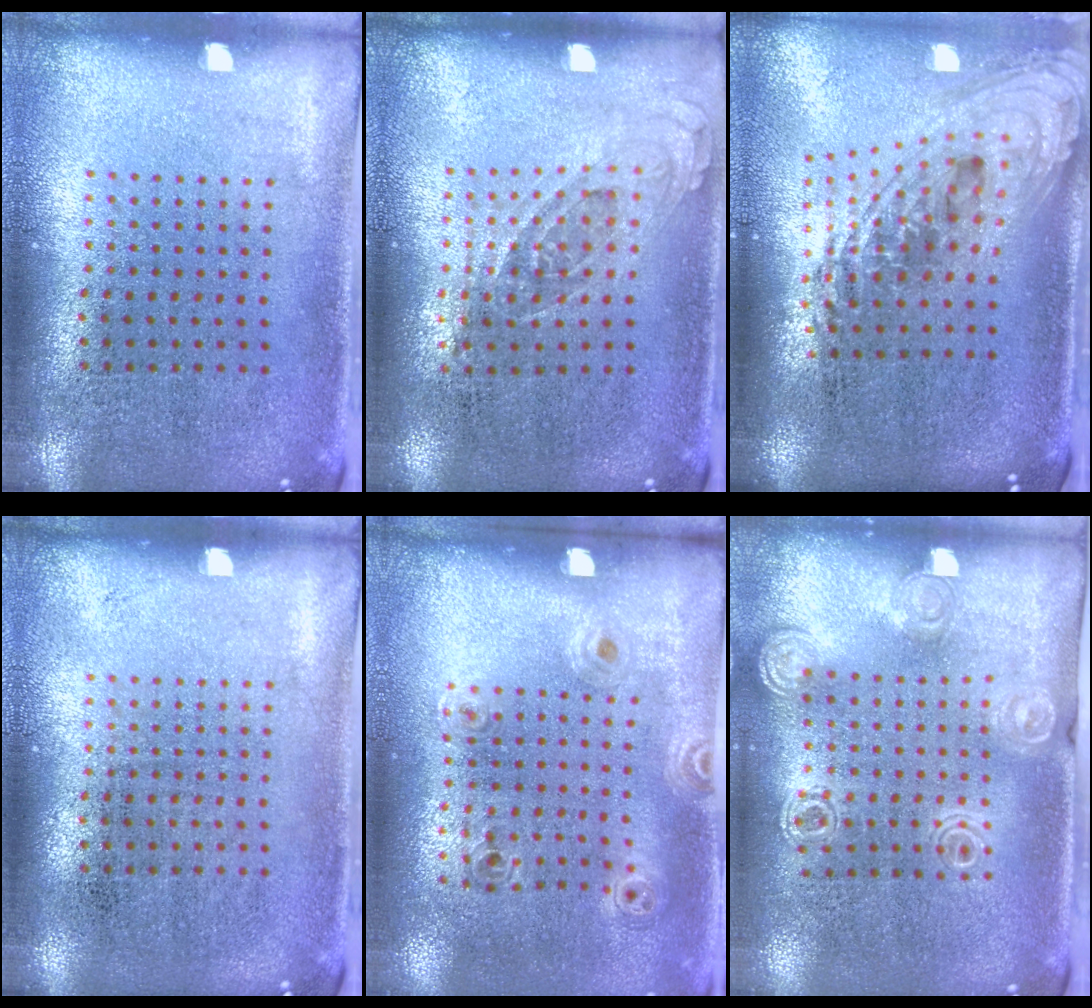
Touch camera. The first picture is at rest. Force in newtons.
{"total": 0.8, "press": 0.8, "slide": 0.3}
{"total": 2.3, "press": 1.6, "slide": 1.7}
{"total": 0.0}
{"total": 1.1, "press": 0.9, "slide": 0.6}
{"total": 1.4, "press": 1.3, "slide": 0.2}